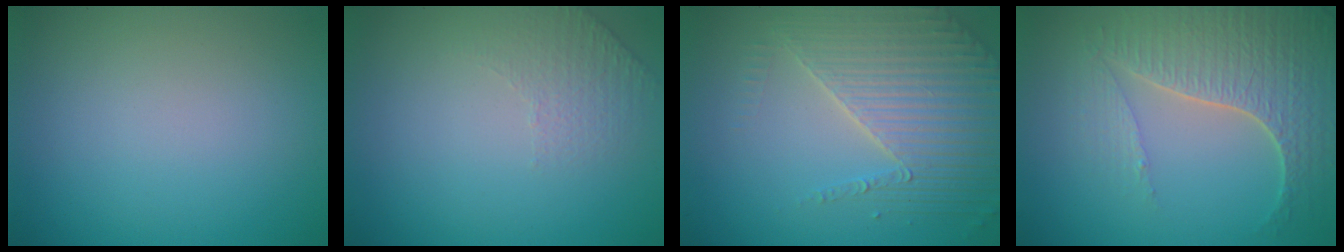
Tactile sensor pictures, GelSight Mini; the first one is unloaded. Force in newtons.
{"total": 1.3, "press": 0.8, "slide": 1.1}
{"total": 4.6, "press": 4.1, "slide": 2.0}
{"total": 5.8, "press": 4.8, "slide": 3.2}